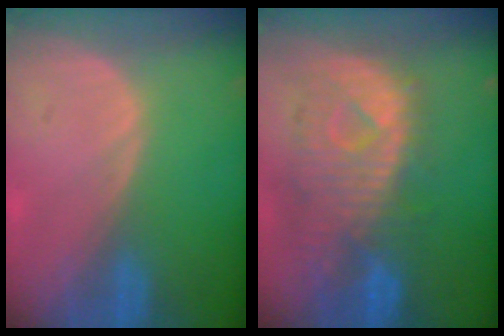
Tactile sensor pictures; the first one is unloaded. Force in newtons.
{"total": 10.8, "press": 9.7, "slide": 4.8}